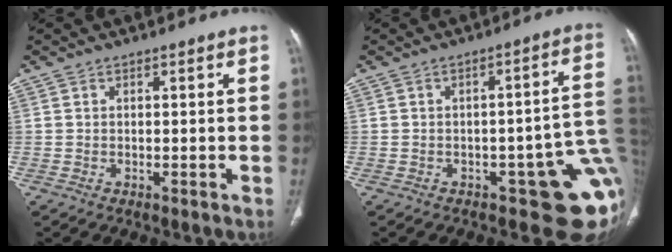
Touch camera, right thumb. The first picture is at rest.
{"total": 14.1, "force": [-4.3, 5.4, 12.4], "torque": [-0.095, 0.025, -0.041]}